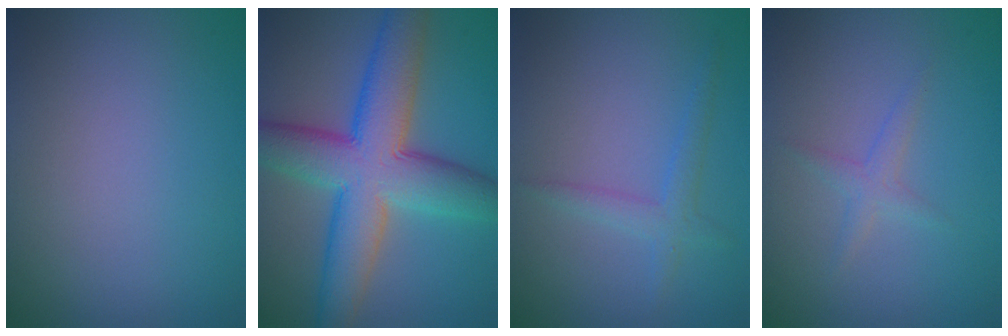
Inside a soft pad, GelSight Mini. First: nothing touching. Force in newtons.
{"total": 9.9, "press": 9.9, "slide": 0.4}
{"total": 1.9, "press": 1.9, "slide": 0.1}
{"total": 1.3, "press": 1.3, "slide": 0.1}